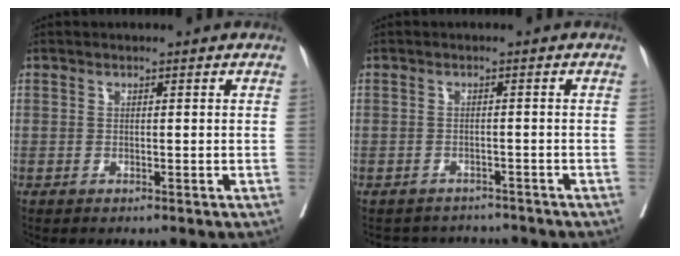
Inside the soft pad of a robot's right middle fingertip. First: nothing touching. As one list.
[{"total": 5.1, "force": [-4.9, 1.4, -0.4], "torque": [0.009, 0.010, -0.063]}]